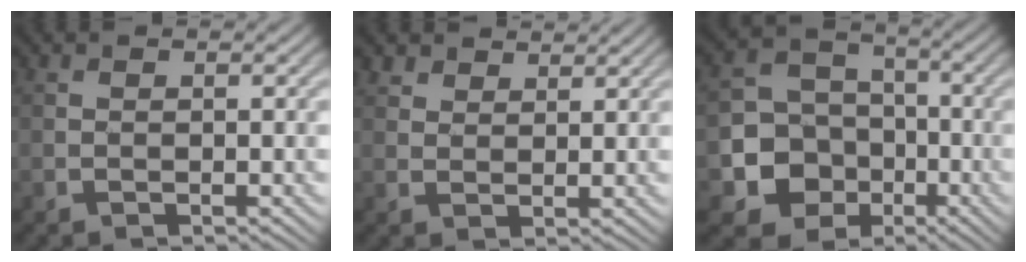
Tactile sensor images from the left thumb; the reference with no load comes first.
{"total": 3.3, "force": [2.7, 1.5, 1.0], "torque": [-0.025, 0.002, 0.059]}
{"total": 9.7, "force": [-3.2, 8.5, 3.4], "torque": [-0.091, -0.026, -0.093]}